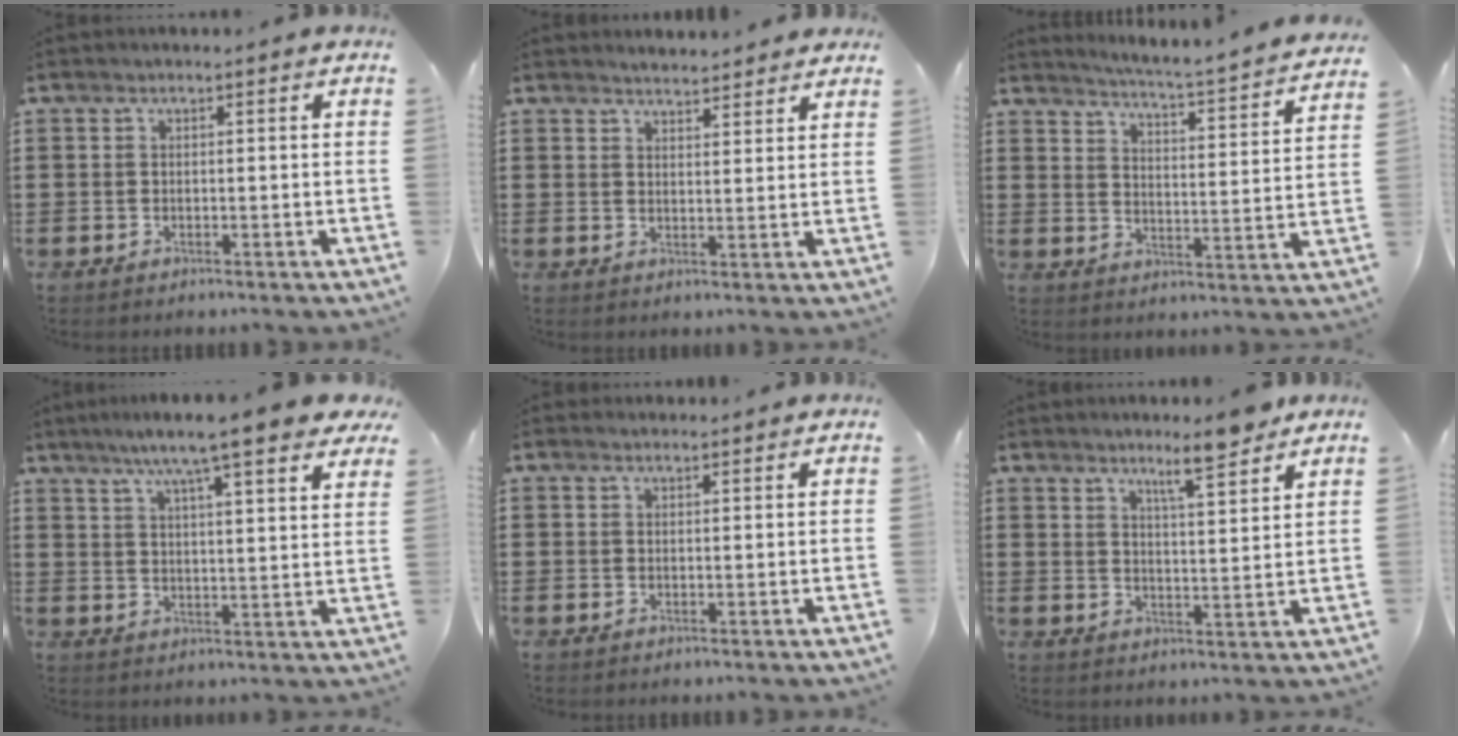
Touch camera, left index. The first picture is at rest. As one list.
[{"total": 2.6, "force": [2.6, 0.3, 0.0], "torque": [-0.007, -0.002, 0.050]}, {"total": 3.8, "force": [3.6, -1.0, 0.8], "torque": [-0.038, -0.040, 0.050]}, {"total": 8.1, "force": [6.7, 0.1, 4.6], "torque": [-0.105, -0.021, 0.111]}, {"total": 0.8, "force": [0.8, 0.1, 0.2], "torque": [-0.006, 0.001, 0.016]}, {"total": 6.7, "force": [5.6, 0.4, 3.6], "torque": [-0.062, -0.024, 0.093]}]